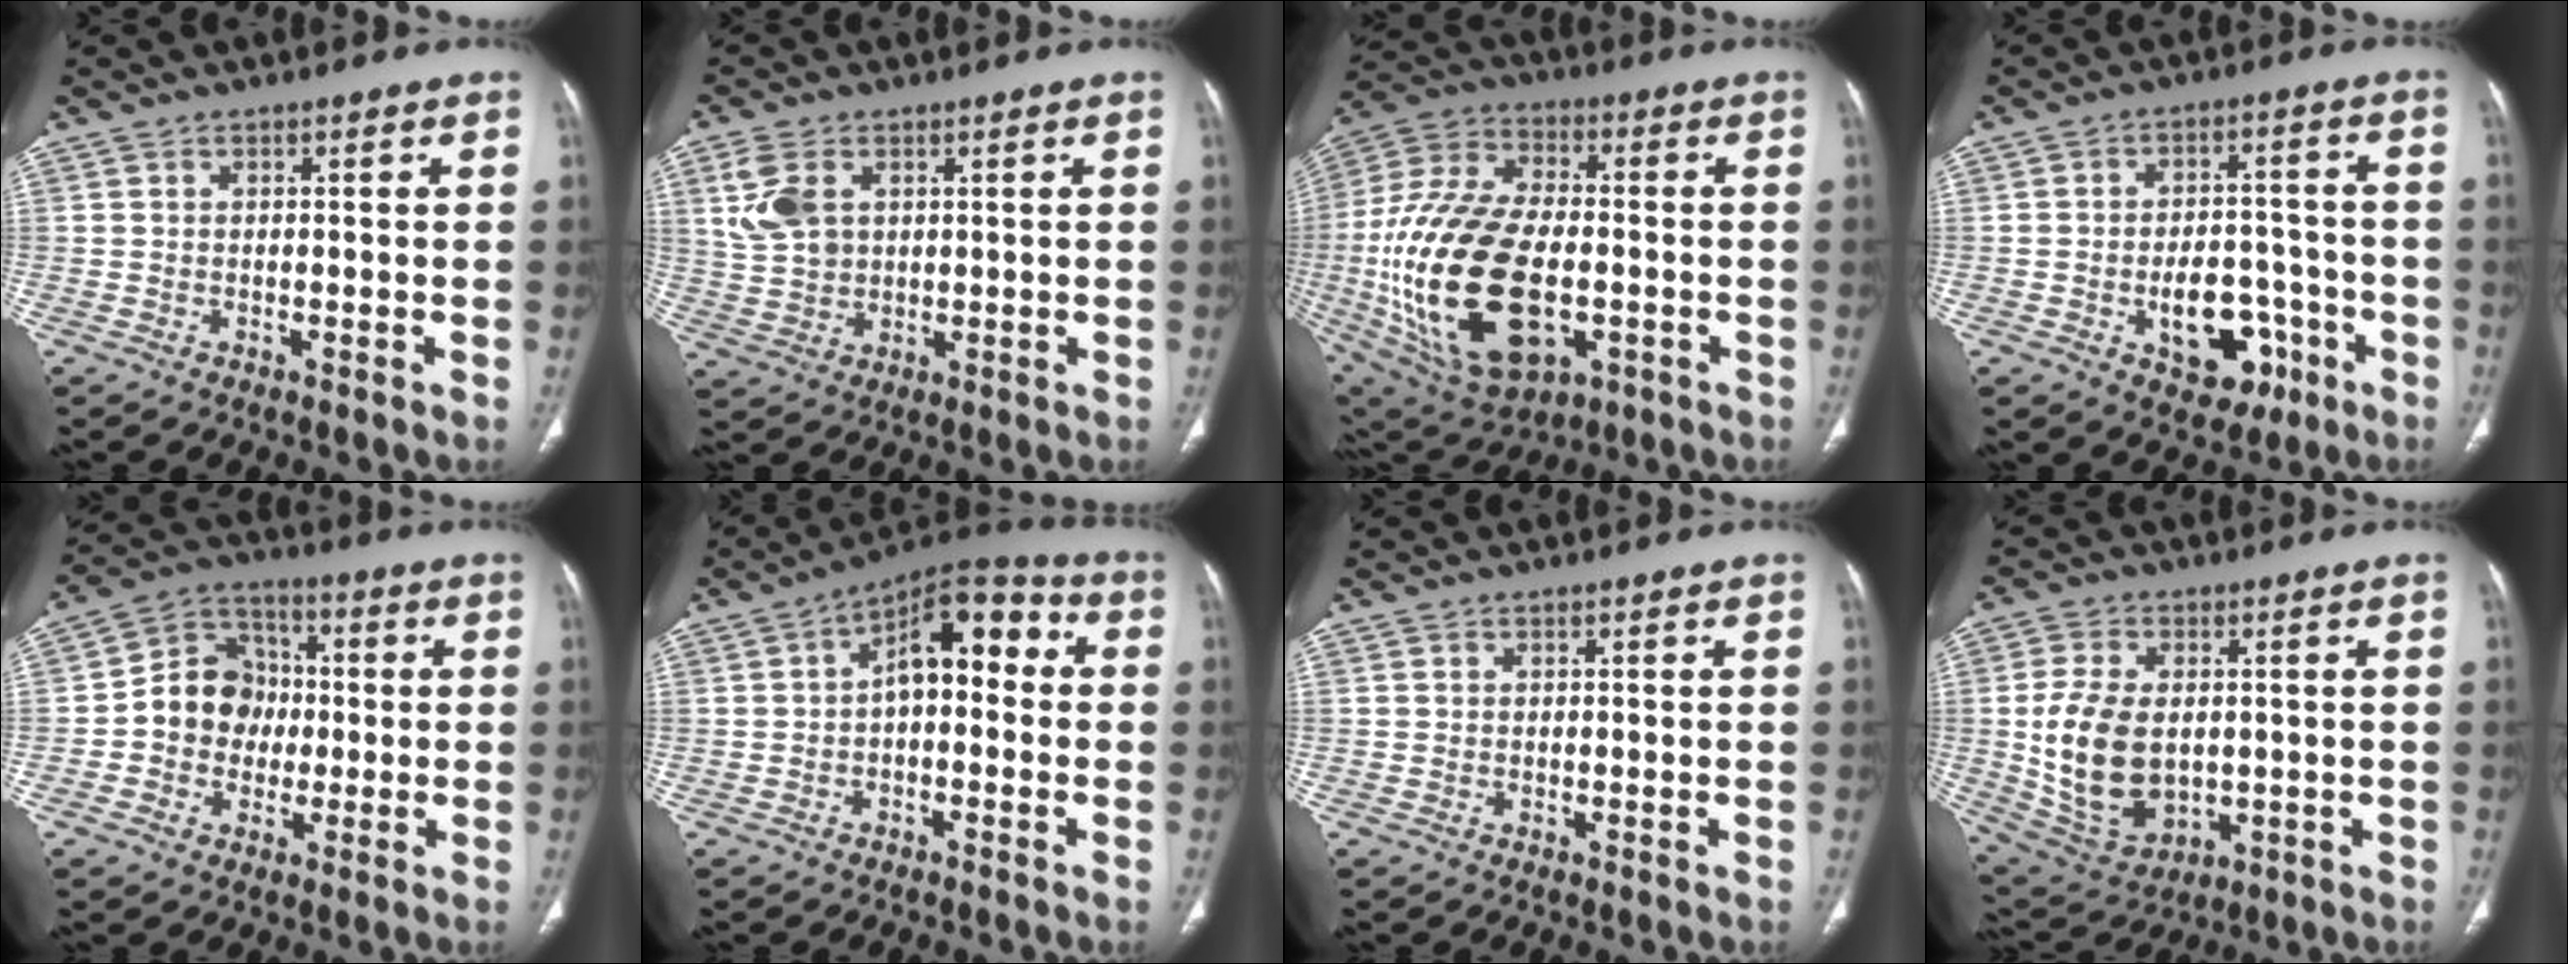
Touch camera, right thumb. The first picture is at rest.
{"total": 7.5, "force": [2.6, 5.0, 5.0], "torque": [-0.104, -0.003, 0.060]}
{"total": 27.9, "force": [-5.2, 15.5, 22.7], "torque": [-0.462, 0.002, -0.066]}
{"total": 11.0, "force": [-4.2, 7.1, 7.3], "torque": [-0.073, 0.036, -0.049]}
{"total": 10.7, "force": [-0.9, 9.5, 4.9], "torque": [-0.041, 0.031, -0.027]}
{"total": 11.9, "force": [0.8, 6.4, 10.1], "torque": [-0.116, 0.041, -0.002]}
{"total": 0.0}
{"total": 14.5, "force": [-0.1, 9.3, 11.1], "torque": [-0.206, -0.008, 0.022]}